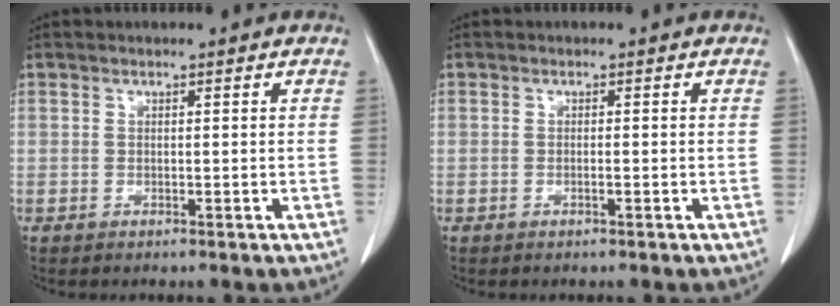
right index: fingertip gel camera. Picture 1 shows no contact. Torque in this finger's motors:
{"motor_torque": [-0.15, 0.12, -0.11, -0.01]}